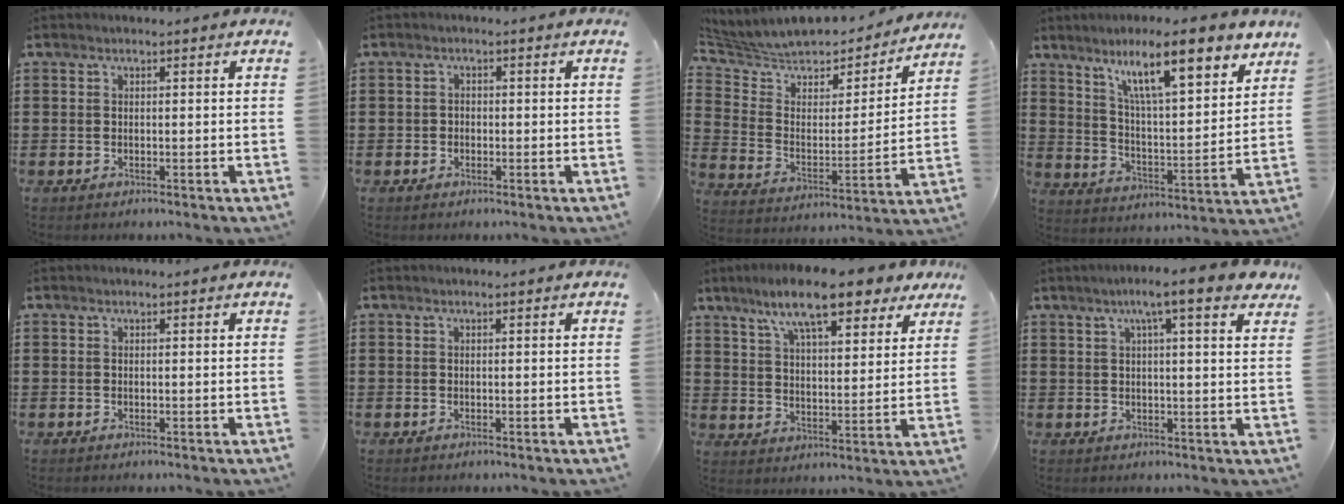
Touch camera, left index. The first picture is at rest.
{"total": 1.0, "force": [-0.3, 0.9, 0.2], "torque": [-0.007, 0.005, -0.008]}
{"total": 5.8, "force": [5.3, 2.2, 0.7], "torque": [-0.053, -0.045, 0.086]}
{"total": 12.9, "force": [8.9, 2.6, 8.9], "torque": [-0.155, -0.040, 0.145]}
{"total": 0.0}
{"total": 0.0}
{"total": 12.1, "force": [9.2, 2.2, 7.6], "torque": [-0.156, -0.021, 0.158]}
{"total": 6.7, "force": [4.3, 0.3, 5.1], "torque": [-0.094, -0.005, 0.068]}